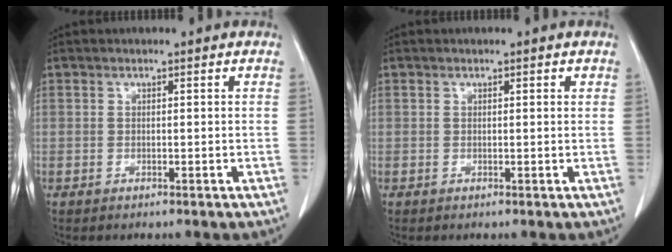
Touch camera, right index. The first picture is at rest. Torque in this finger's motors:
{"motor_torque": [-0.06, -0.05, -0.01, -0.01]}